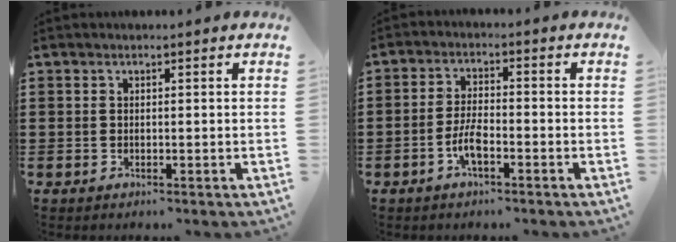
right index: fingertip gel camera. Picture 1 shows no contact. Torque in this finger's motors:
{"motor_torque": [2.13, 0.00, 0.21, 0.03]}